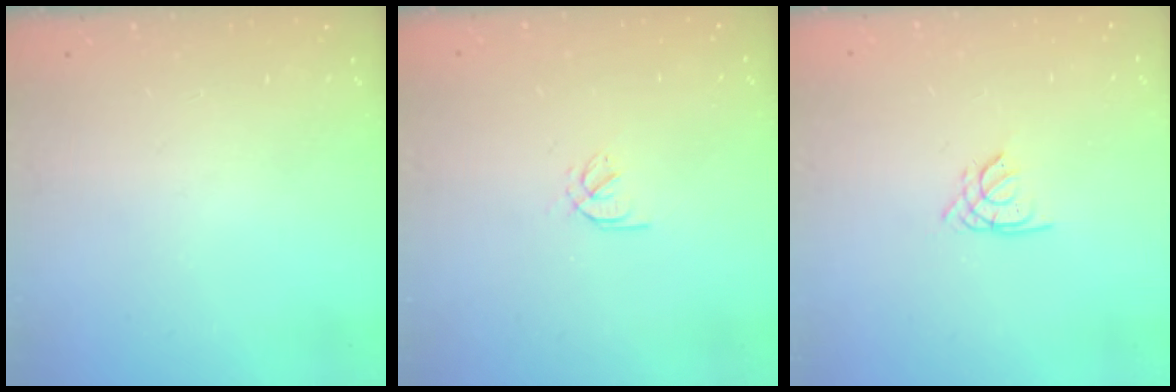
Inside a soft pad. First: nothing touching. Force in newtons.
{"total": 2.0, "press": 1.9, "slide": 0.6}
{"total": 1.4, "press": 1.4, "slide": 0.3}